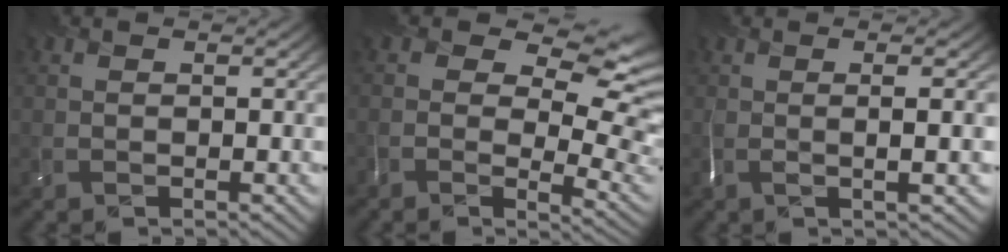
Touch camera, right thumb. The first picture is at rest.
{"total": 9.3, "force": [2.1, 4.8, 7.7], "torque": [-0.126, -0.014, 0.041]}
{"total": 3.2, "force": [-0.5, -0.2, 3.2], "torque": [-0.045, 0.004, -0.012]}